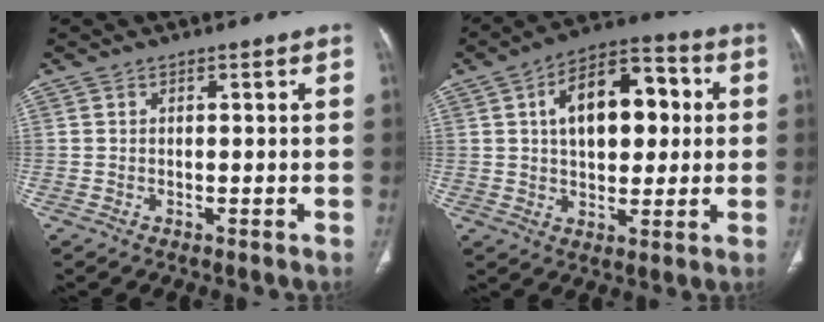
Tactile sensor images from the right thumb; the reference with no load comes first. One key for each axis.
{"total": 15.4, "fx": 2.9, "fy": 8.8, "fz": 12.2, "tx": -0.158, "ty": 0.020, "tz": 0.041}